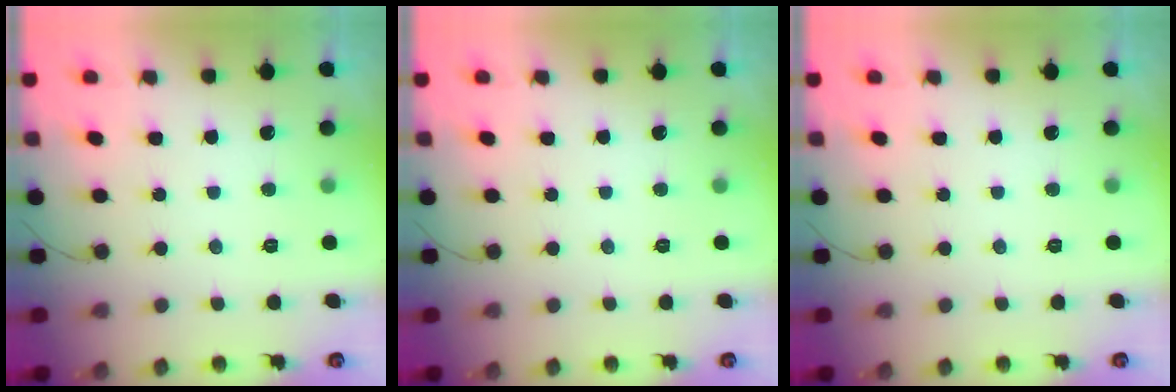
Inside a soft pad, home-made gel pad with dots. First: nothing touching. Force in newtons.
{"total": 0.0}
{"total": 0.0}